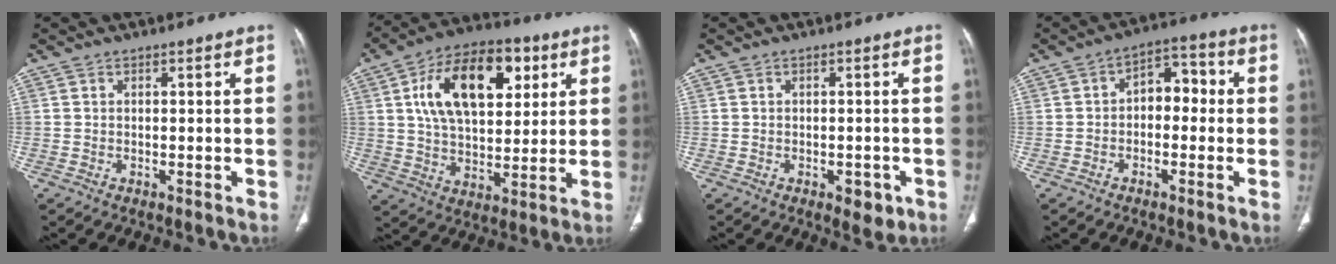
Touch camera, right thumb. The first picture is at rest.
{"total": 19.8, "force": [6.5, 11.3, 14.9], "torque": [-0.214, -0.004, 0.106]}
{"total": 4.4, "force": [-1.9, 2.5, 3.1], "torque": [-0.018, 0.003, -0.018]}
{"total": 7.1, "force": [-0.1, 4.7, 5.3], "torque": [-0.042, 0.033, -0.015]}